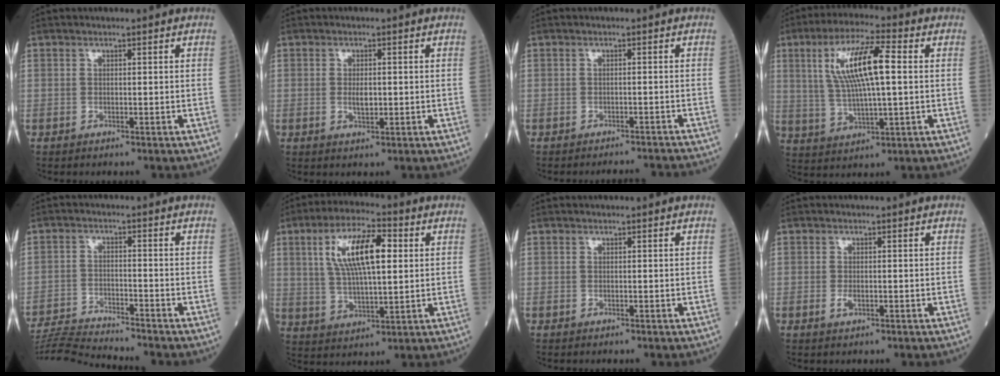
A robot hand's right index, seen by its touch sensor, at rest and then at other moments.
{"total": 2.3, "force": [-0.1, 0.9, 2.1], "torque": [-0.036, -0.001, 0.000]}
{"total": 6.6, "force": [-6.5, -0.2, 1.0], "torque": [-0.004, -0.009, -0.072]}
{"total": 12.2, "force": [2.5, 2.1, 11.7], "torque": [-0.230, 0.016, 0.046]}
{"total": 9.3, "force": [-9.1, -1.6, 1.3], "torque": [-0.020, -0.011, -0.163]}
{"total": 12.5, "force": [3.3, 3.7, 11.5], "torque": [-0.222, 0.018, 0.061]}
{"total": 0.0}
{"total": 1.3, "force": [-0.4, 0.5, 1.1], "torque": [-0.026, -0.003, -0.006]}